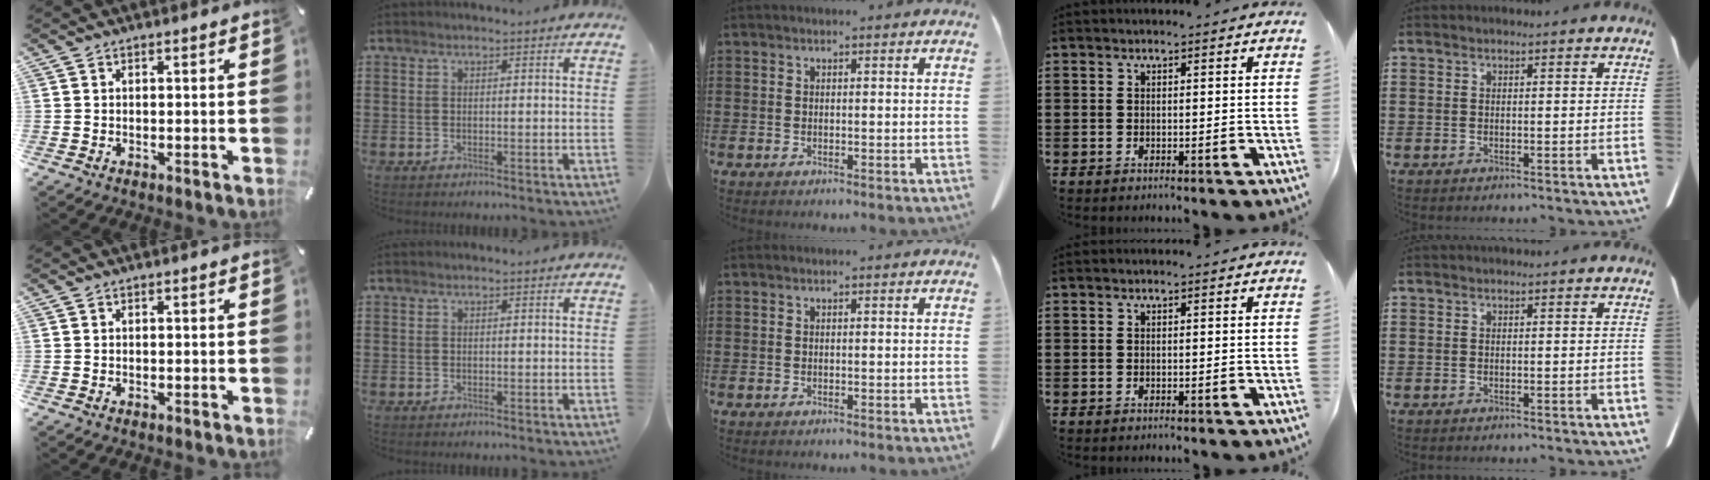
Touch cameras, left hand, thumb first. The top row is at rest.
{}